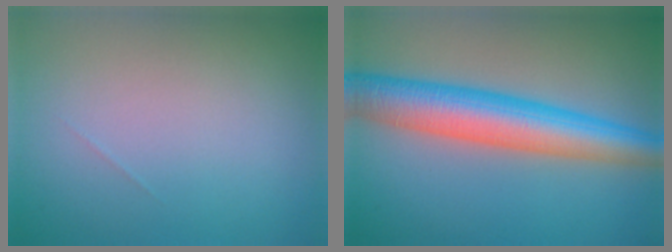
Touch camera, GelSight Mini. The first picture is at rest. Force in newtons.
{"total": 7.9, "press": 7.9, "slide": 0.4}